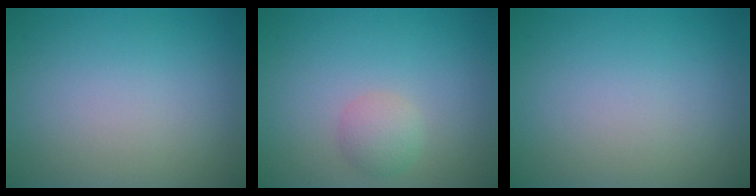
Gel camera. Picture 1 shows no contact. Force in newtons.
{"total": 1.9, "press": 1.9, "slide": 0.1}
{"total": 0.0}